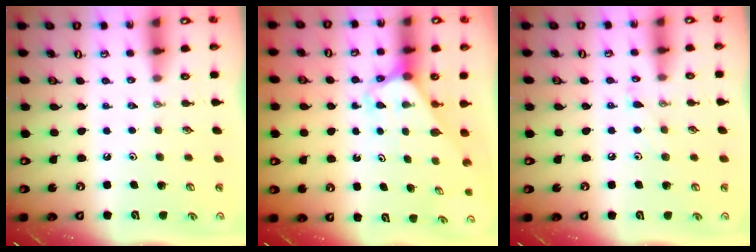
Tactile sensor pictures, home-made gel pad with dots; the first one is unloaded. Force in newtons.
{"total": 2.6, "press": 2.6, "slide": 0.2}
{"total": 6.3, "press": 6.3, "slide": 0.6}